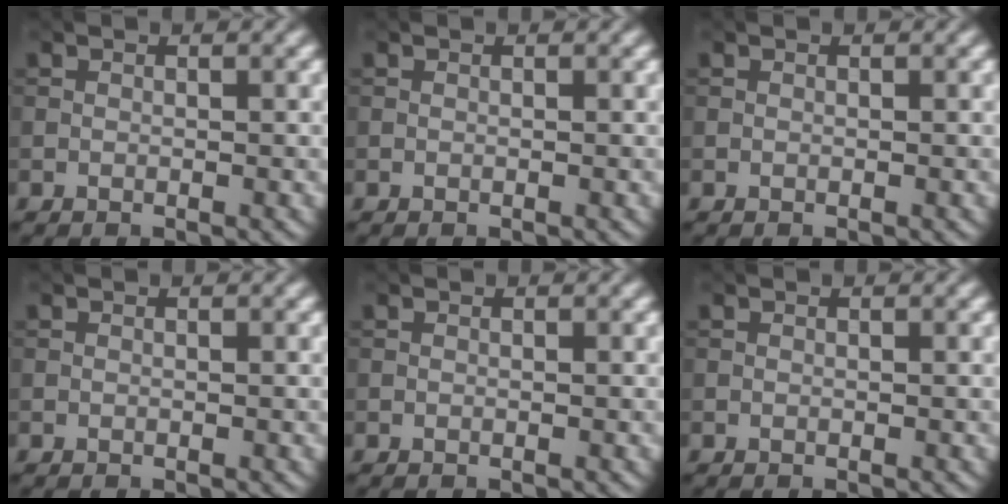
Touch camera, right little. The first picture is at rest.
{"total": 0.0}
{"total": 0.0}
{"total": 0.0}
{"total": 0.0}
{"total": 0.0}